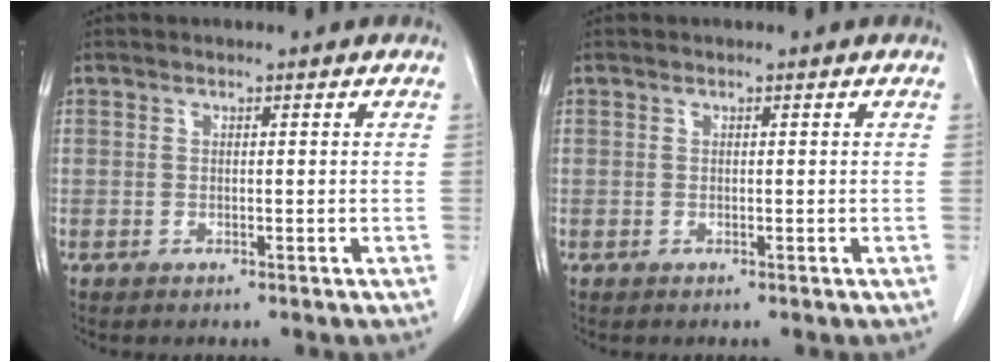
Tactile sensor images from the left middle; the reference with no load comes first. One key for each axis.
{"total": 0.0}